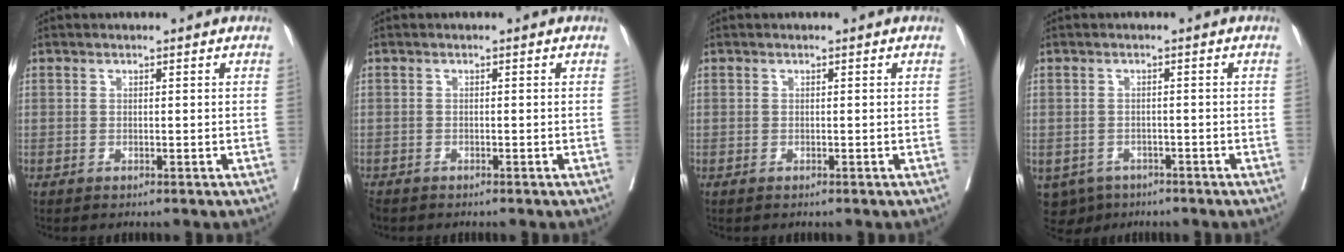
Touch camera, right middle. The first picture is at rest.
{"total": 2.1, "force": [-1.7, 1.0, 0.6], "torque": [-0.015, -0.005, -0.032]}
{"total": 0.0}
{"total": 5.8, "force": [-3.8, 4.2, 1.3], "torque": [-0.019, 0.001, -0.054]}